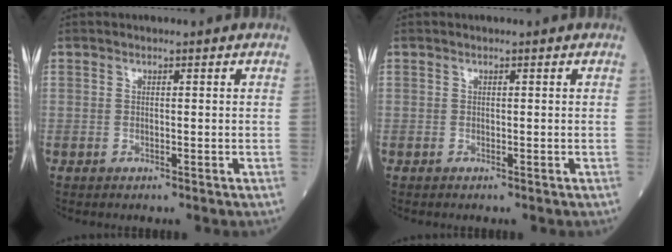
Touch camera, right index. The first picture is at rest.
{"total": 0.0}